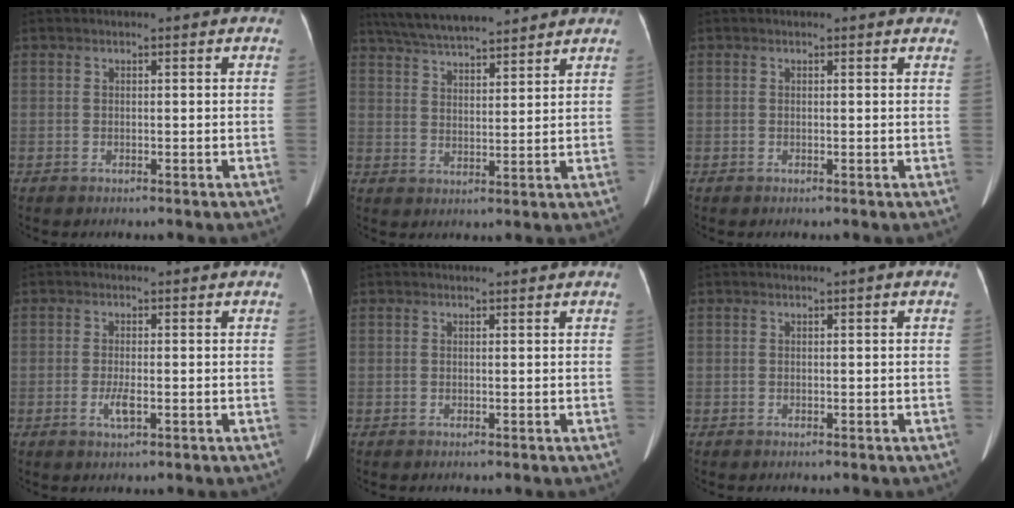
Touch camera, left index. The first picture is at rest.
{"total": 13.7, "force": [12.1, 2.2, 6.0], "torque": [-0.108, 0.033, 0.197]}
{"total": 2.5, "force": [2.3, 0.6, 0.6], "torque": [-0.007, 0.000, 0.007]}
{"total": 2.3, "force": [-0.8, 0.5, 2.1], "torque": [-0.046, -0.004, -0.012]}
{"total": 0.9, "force": [0.9, 0.0, 0.2], "torque": [-0.007, 0.007, 0.013]}
{"total": 0.0}